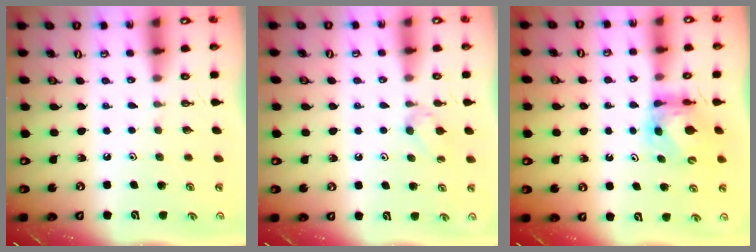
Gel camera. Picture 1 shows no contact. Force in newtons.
{"total": 4.5, "press": 4.4, "slide": 0.8}
{"total": 5.5, "press": 5.5, "slide": 0.7}